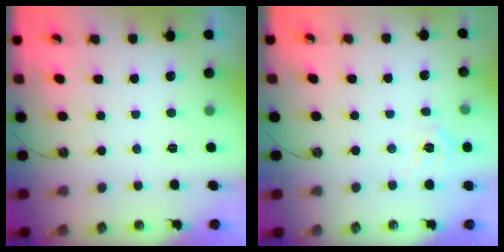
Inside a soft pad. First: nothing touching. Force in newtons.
{"total": 5.9, "press": 5.9, "slide": 0.5}